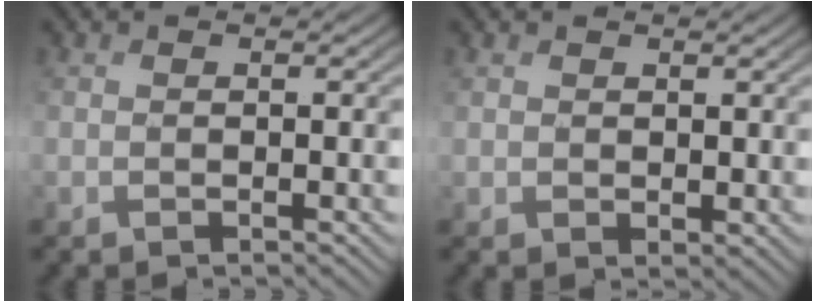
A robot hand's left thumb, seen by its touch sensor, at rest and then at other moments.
{"total": 1.2, "force": [1.0, 0.7, 0.4], "torque": [-0.006, -0.004, 0.024]}